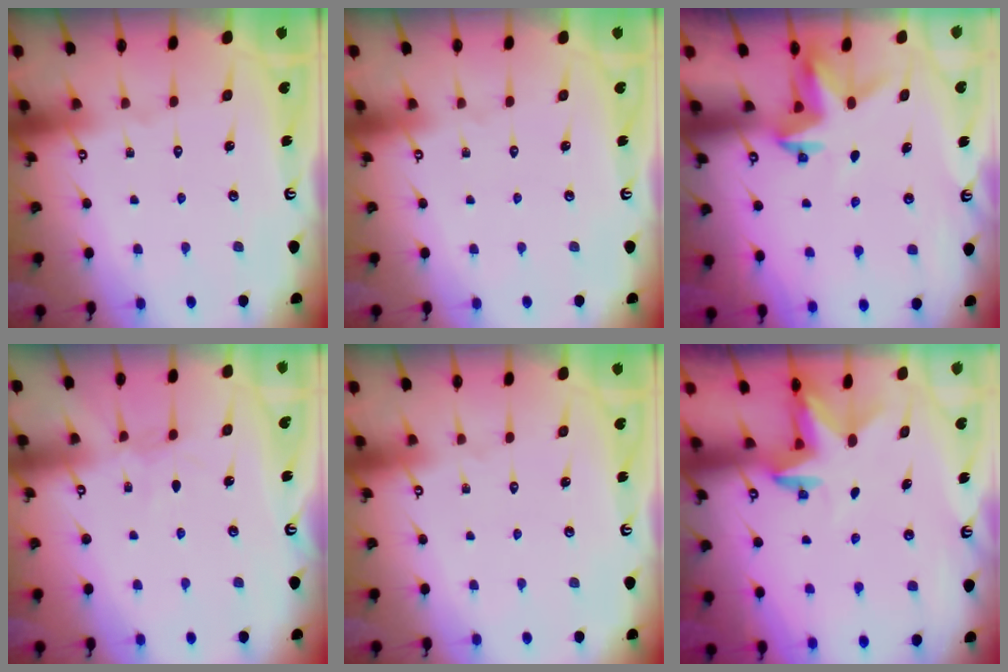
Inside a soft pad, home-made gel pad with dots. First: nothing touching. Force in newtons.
{"total": 0.0}
{"total": 3.2, "press": 3.2, "slide": 0.3}
{"total": 3.3, "press": 3.3, "slide": 0.4}
{"total": 0.0}
{"total": 2.4, "press": 2.3, "slide": 0.4}